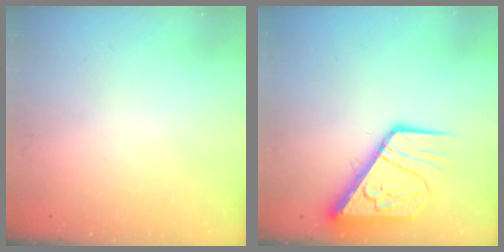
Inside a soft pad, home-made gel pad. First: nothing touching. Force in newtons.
{"total": 12.7, "press": 12.6, "slide": 1.7}